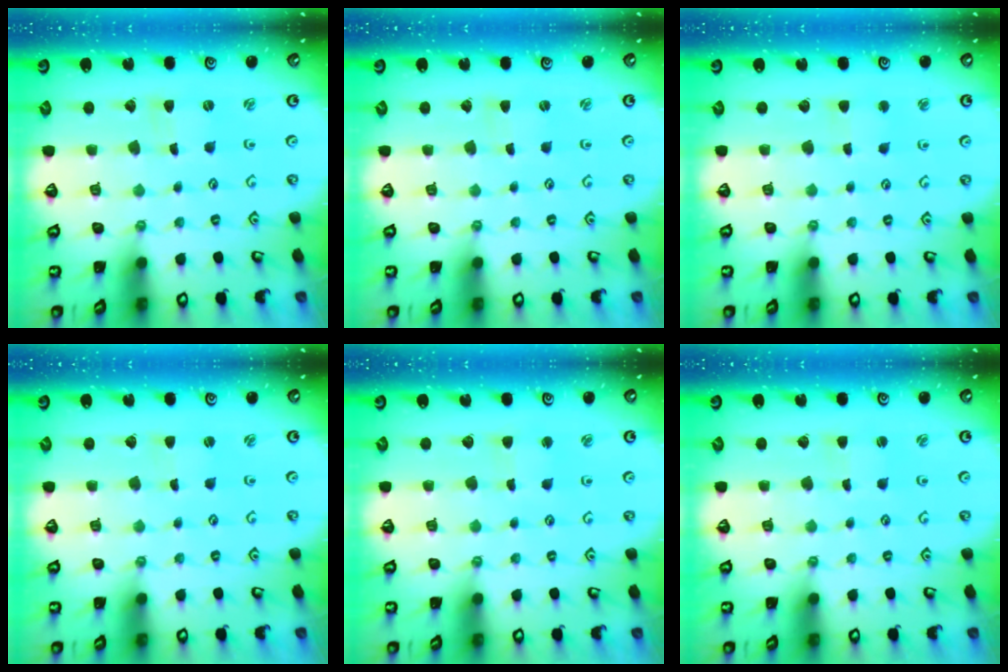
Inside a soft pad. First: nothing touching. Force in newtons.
{"total": 1.0, "press": 1.0, "slide": 0.1}
{"total": 3.4, "press": 3.4, "slide": 0.3}
{"total": 0.0}
{"total": 2.1, "press": 2.1, "slide": 0.5}
{"total": 1.8, "press": 1.7, "slide": 0.4}